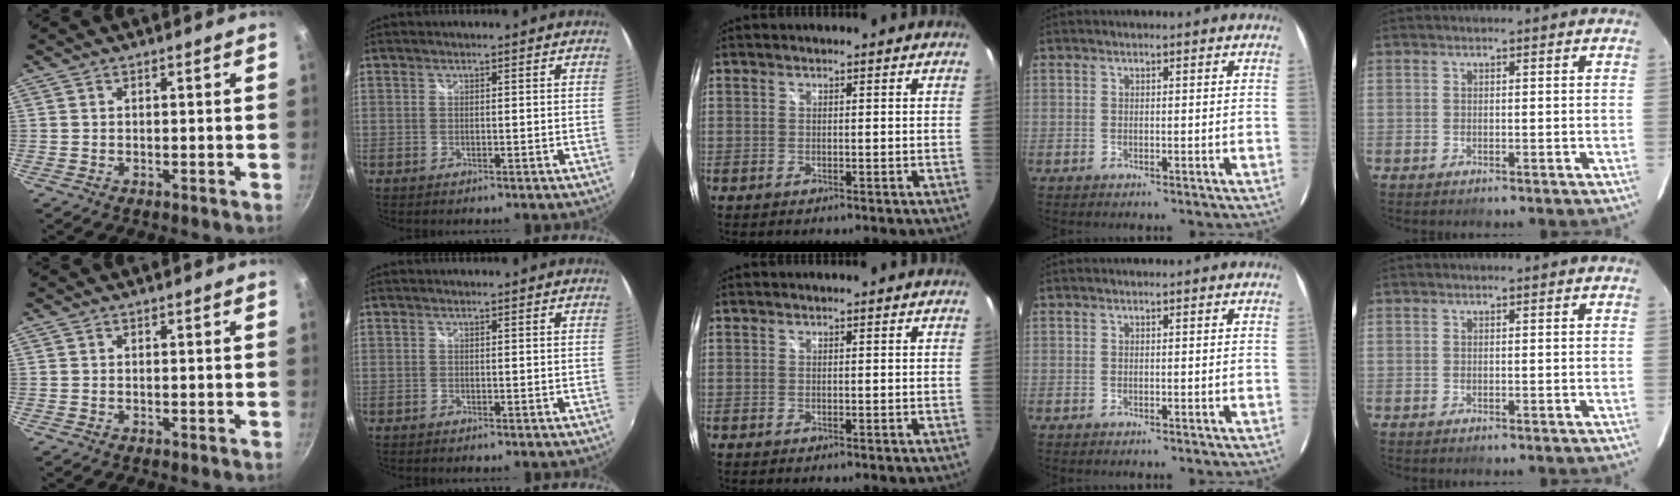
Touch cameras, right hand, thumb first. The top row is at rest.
{}